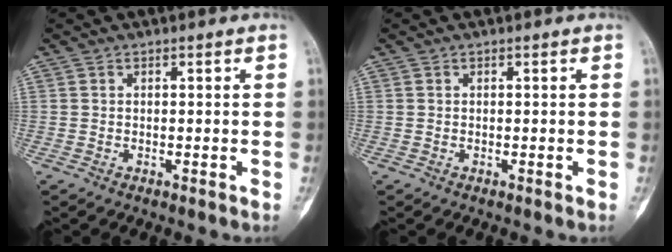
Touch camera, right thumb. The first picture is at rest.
{"total": 0.0}